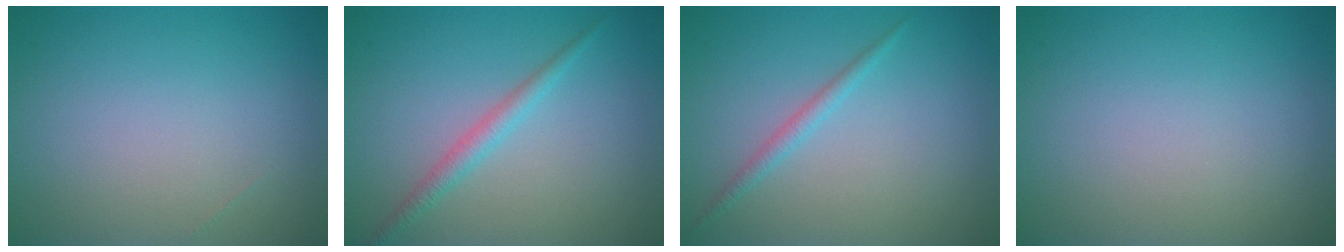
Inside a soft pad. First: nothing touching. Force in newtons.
{"total": 1.8, "press": 1.8, "slide": 0.0}
{"total": 1.3, "press": 1.3, "slide": 0.0}
{"total": 0.0}